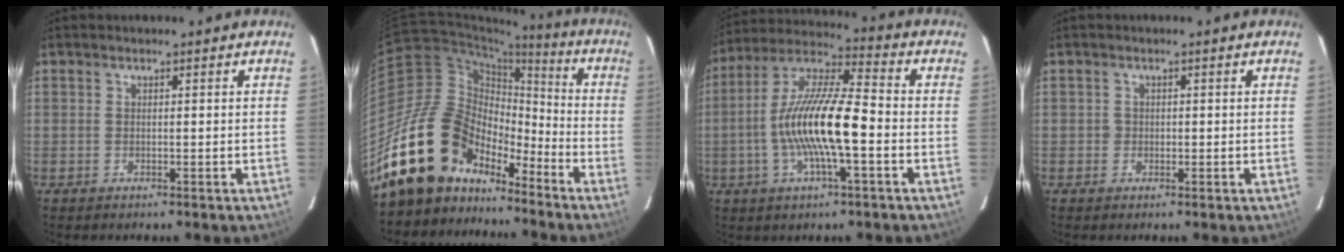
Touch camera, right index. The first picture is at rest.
{"total": 20.4, "force": [-14.8, 11.2, 8.4], "torque": [-0.165, 0.020, -0.254]}
{"total": 15.4, "force": [-3.2, 3.3, 14.7], "torque": [-0.284, 0.004, -0.065]}
{"total": 1.3, "force": [-0.3, 1.3, 0.0], "torque": [0.001, 0.002, -0.004]}